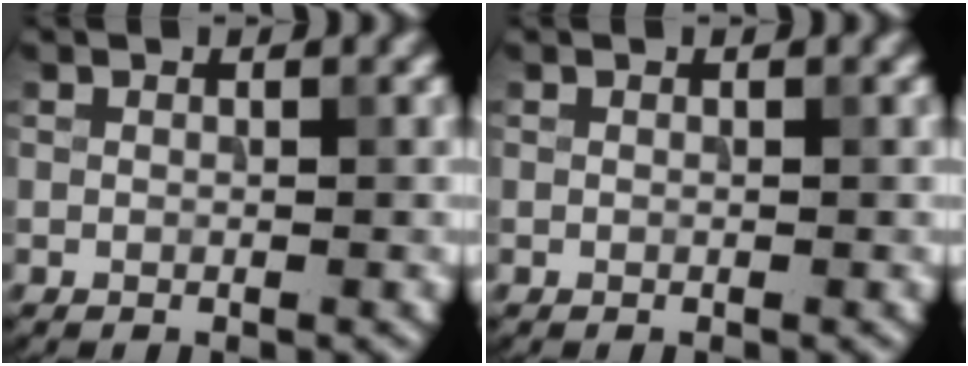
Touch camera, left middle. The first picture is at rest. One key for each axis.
{"total": 0.0}